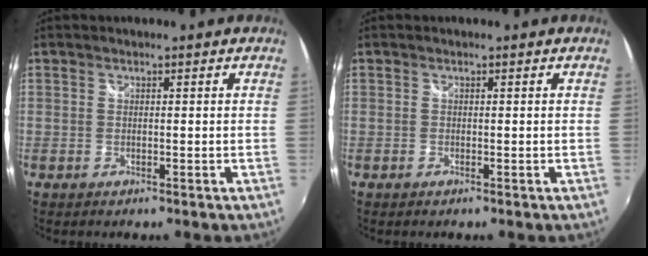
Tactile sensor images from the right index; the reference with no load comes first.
{"total": 0.0}